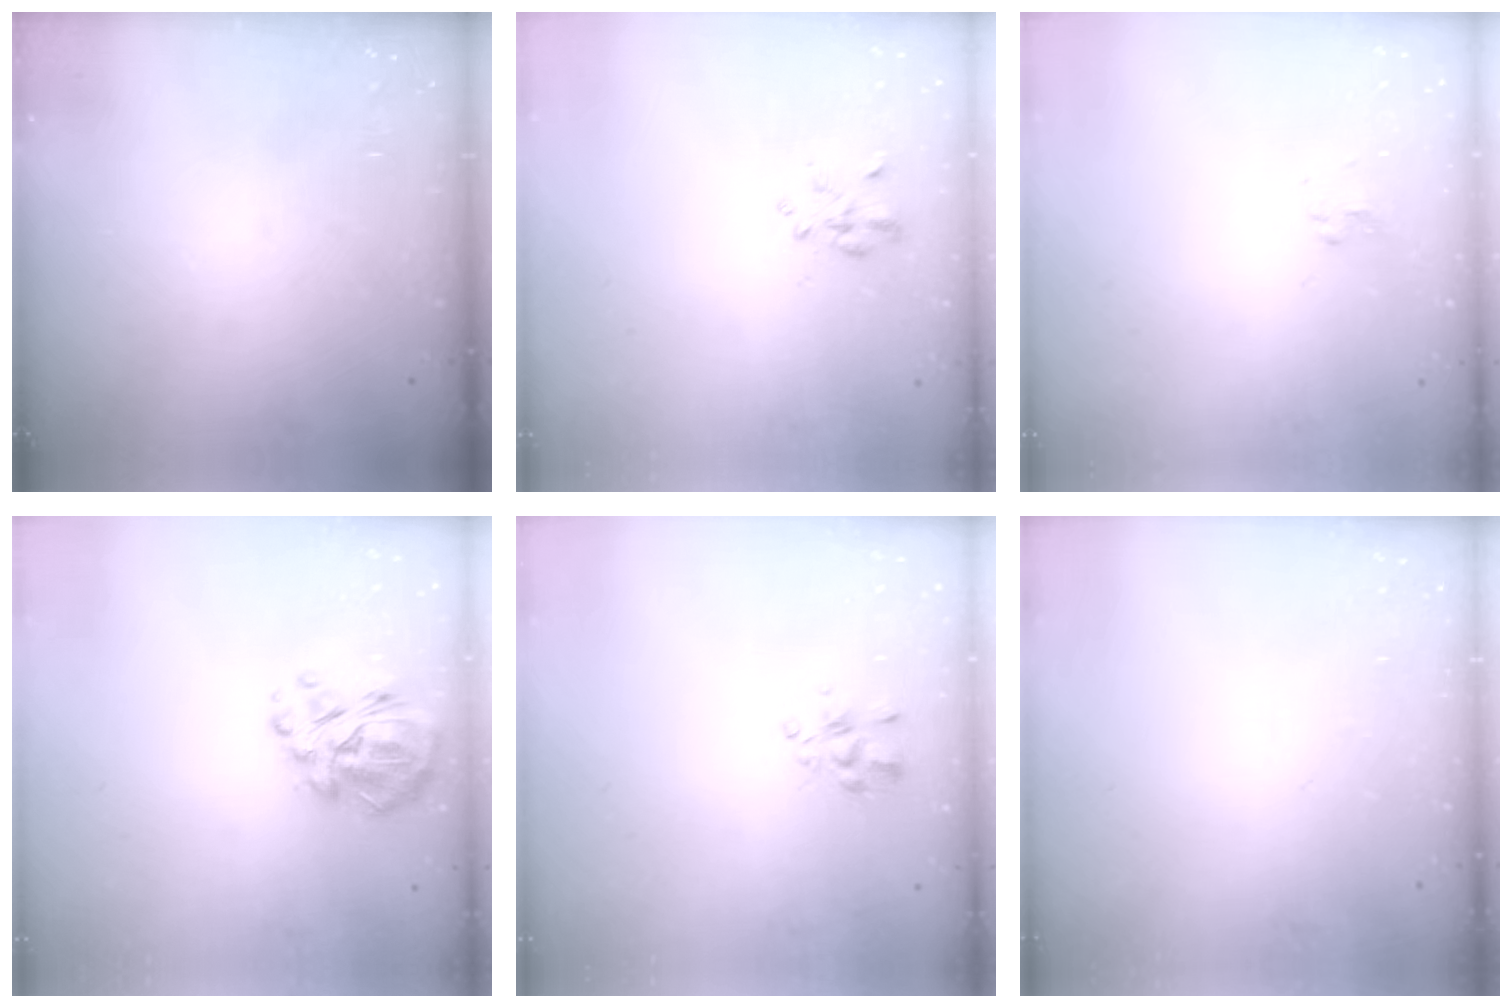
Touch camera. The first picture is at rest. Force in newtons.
{"total": 2.4, "press": 2.3, "slide": 0.9}
{"total": 2.5, "press": 2.4, "slide": 0.8}
{"total": 12.1, "press": 11.5, "slide": 3.7}
{"total": 3.9, "press": 3.6, "slide": 1.3}
{"total": 0.0}